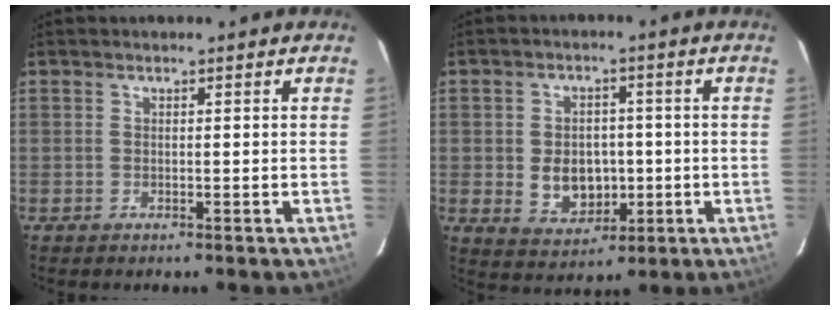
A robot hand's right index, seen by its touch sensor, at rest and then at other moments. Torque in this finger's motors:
{"motor_torque": [0.29, -0.08, 0.12, 0.04]}